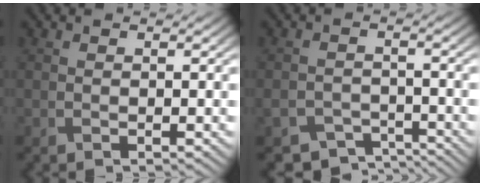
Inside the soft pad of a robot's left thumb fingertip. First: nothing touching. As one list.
[{"total": 4.5, "force": [-3.8, 2.0, 1.2], "torque": [-0.027, -0.017, -0.062]}]